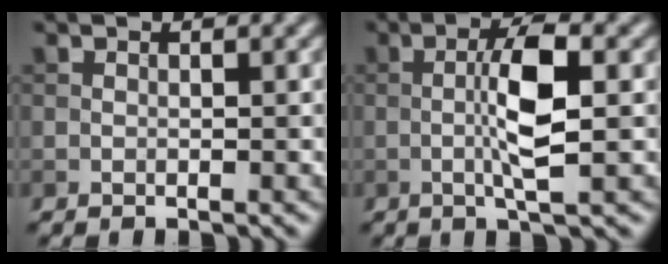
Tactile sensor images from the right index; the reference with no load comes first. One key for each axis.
{"total": 5.0, "fx": -0.3, "fy": 0.9, "fz": 4.9, "tx": -0.096, "ty": 0.006, "tz": -0.010}